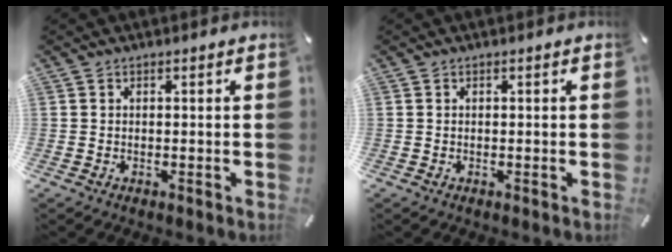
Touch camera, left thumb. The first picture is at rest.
{"total": 0.0}